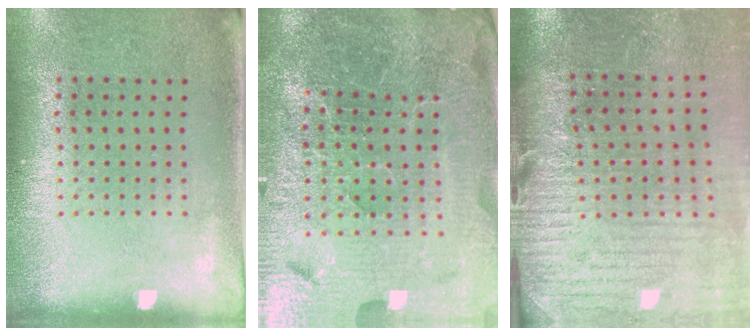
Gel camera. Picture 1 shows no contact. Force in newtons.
{"total": 6.7, "press": 5.9, "slide": 3.2}
{"total": 3.9, "press": 3.4, "slide": 1.9}